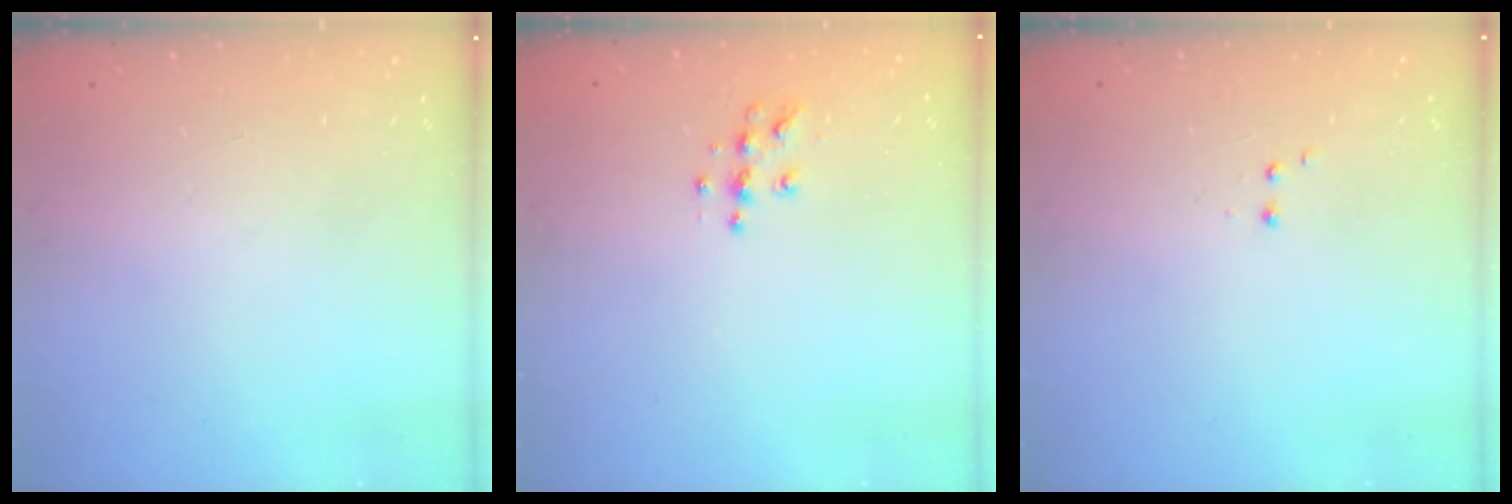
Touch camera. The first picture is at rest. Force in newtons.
{"total": 5.4, "press": 5.4, "slide": 0.4}
{"total": 1.9, "press": 1.8, "slide": 0.5}